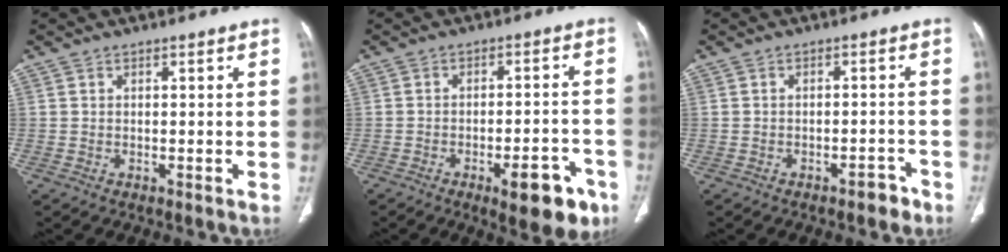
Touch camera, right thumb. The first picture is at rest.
{"total": 10.9, "force": [-5.8, 3.9, 8.4], "torque": [-0.088, 0.027, -0.070]}
{"total": 2.9, "force": [-2.1, 1.4, 1.5], "torque": [-0.013, 0.019, -0.026]}